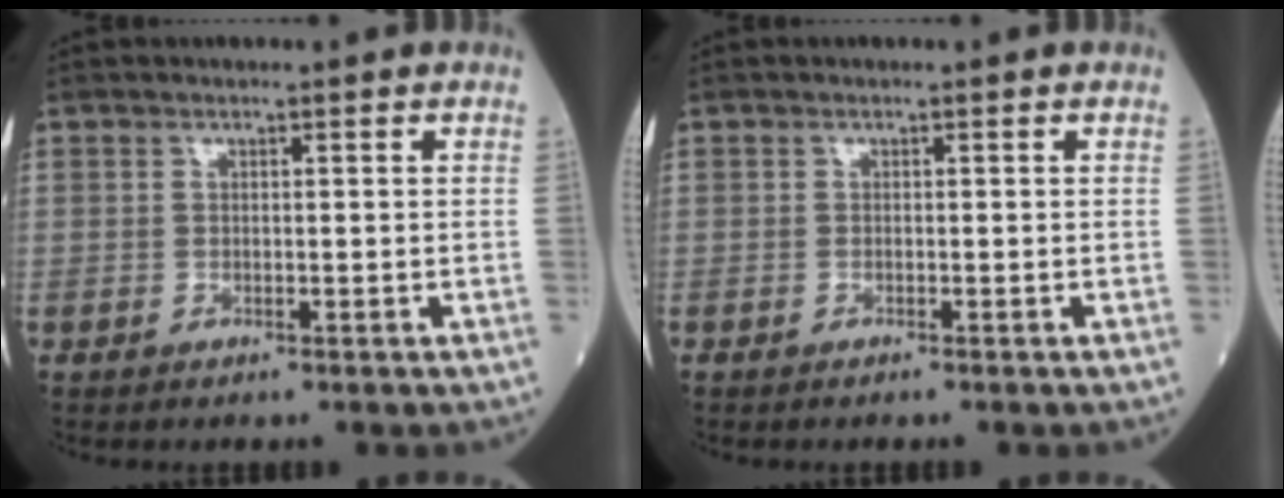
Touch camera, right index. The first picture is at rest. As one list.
[{"total": 0.0}]